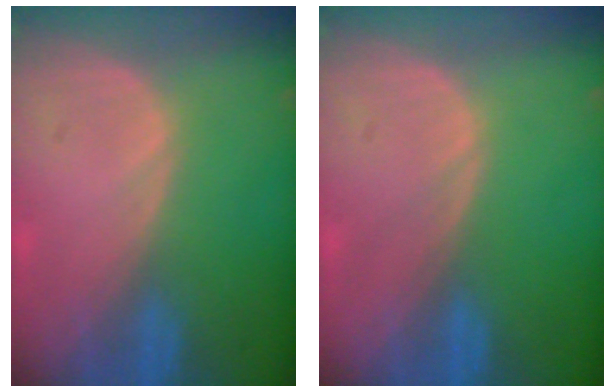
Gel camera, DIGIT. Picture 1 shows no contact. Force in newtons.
{"total": 0.0}